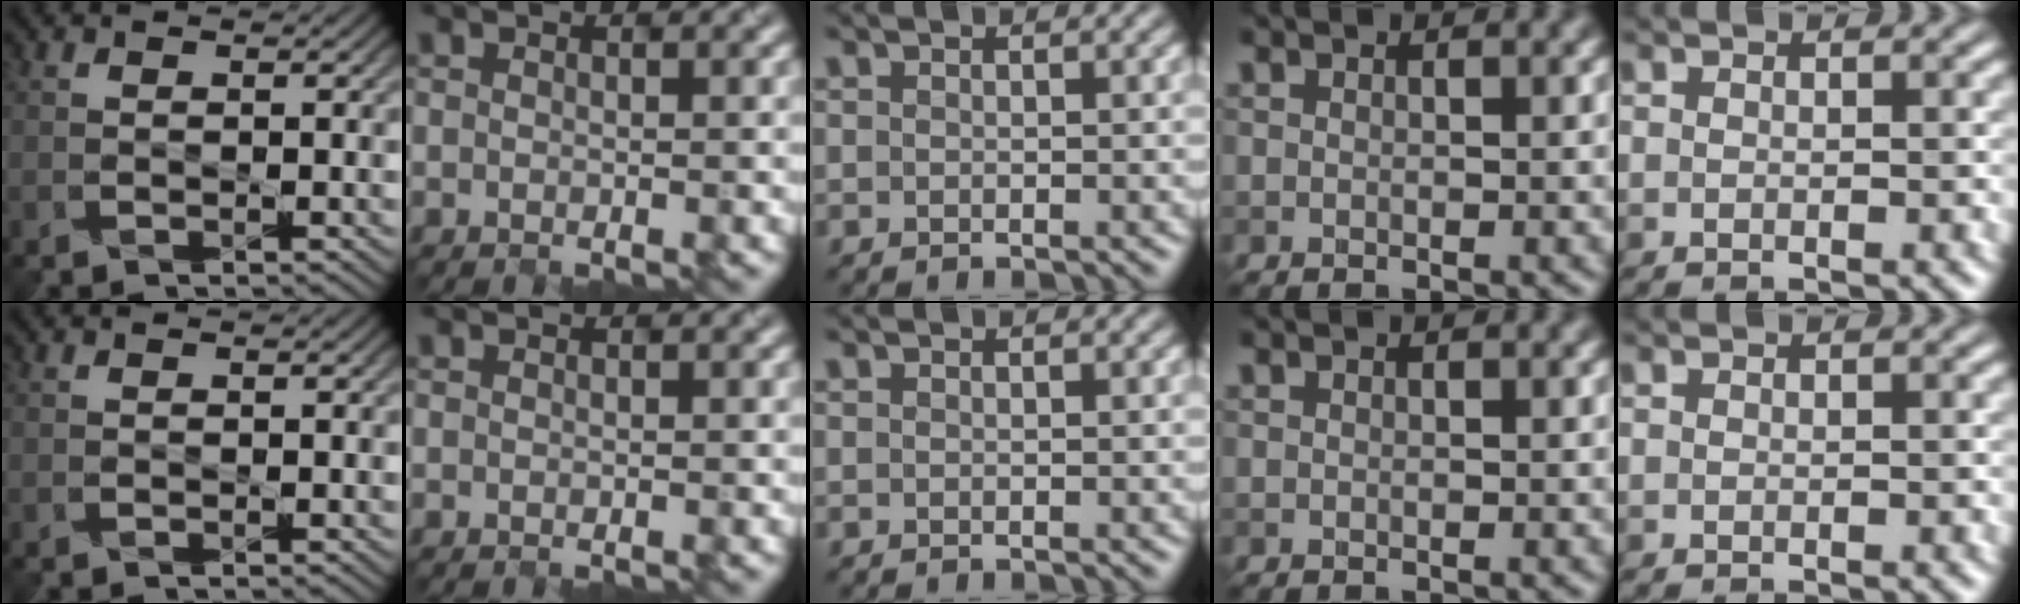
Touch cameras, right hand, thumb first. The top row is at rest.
{}